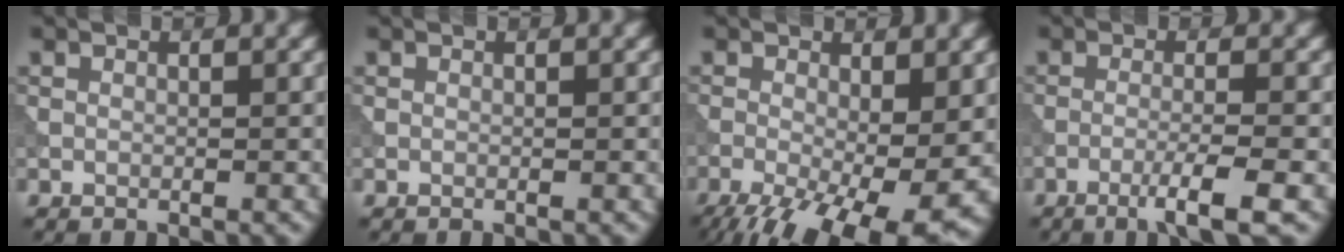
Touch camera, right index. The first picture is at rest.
{"total": 0.0}
{"total": 12.3, "force": [-4.8, 4.9, 10.2], "torque": [-0.174, -0.030, -0.073]}
{"total": 3.8, "force": [-1.9, 0.3, 3.3], "torque": [-0.049, 0.005, -0.043]}